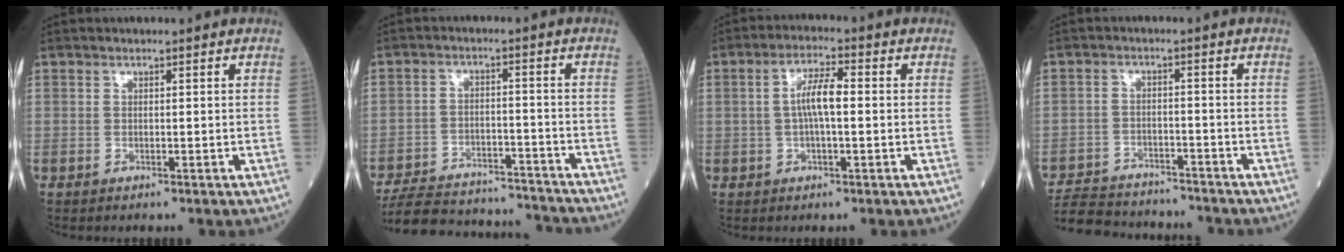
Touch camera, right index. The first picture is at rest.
{"total": 17.8, "force": [-16.9, 3.6, 4.5], "torque": [-0.099, 0.005, -0.240]}
{"total": 5.4, "force": [0.2, 1.2, 5.3], "torque": [-0.104, 0.014, 0.000]}
{"total": 12.5, "force": [-11.7, 3.2, 3.1], "torque": [-0.061, 0.010, -0.172]}